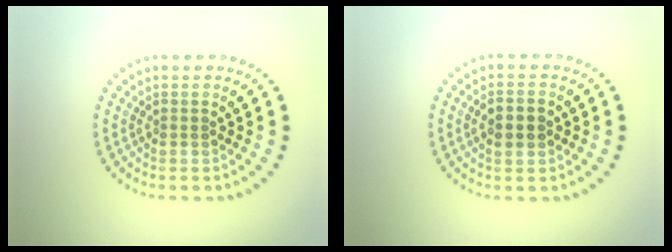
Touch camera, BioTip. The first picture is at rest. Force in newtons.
{"total": 2.4, "press": 2.4, "slide": 0.1}